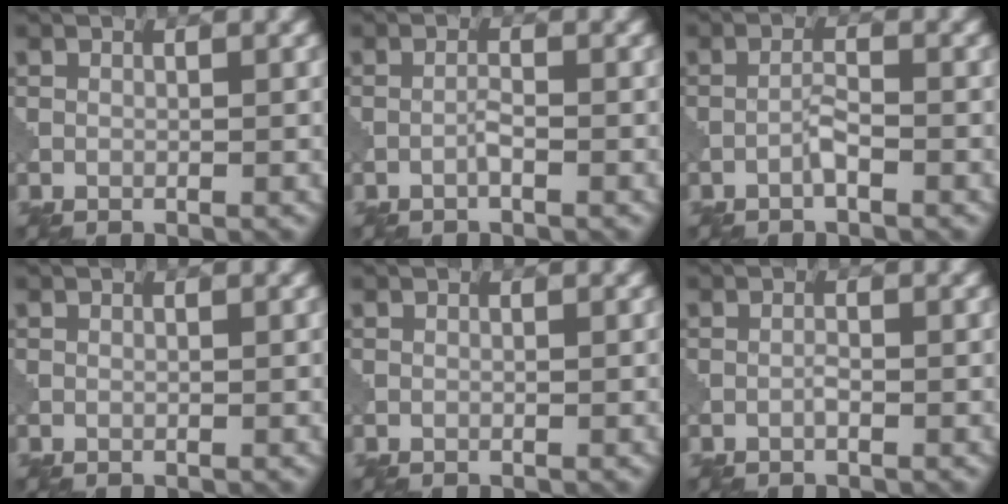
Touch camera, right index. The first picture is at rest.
{"total": 1.0, "force": [-0.6, 0.0, 0.8], "torque": [-0.015, 0.004, -0.012]}
{"total": 1.5, "force": [-0.9, 0.1, 1.1], "torque": [-0.022, 0.007, -0.020]}
{"total": 0.0}
{"total": 0.0}
{"total": 0.6, "force": [-0.3, 0.1, 0.5], "torque": [-0.012, 0.002, -0.008]}